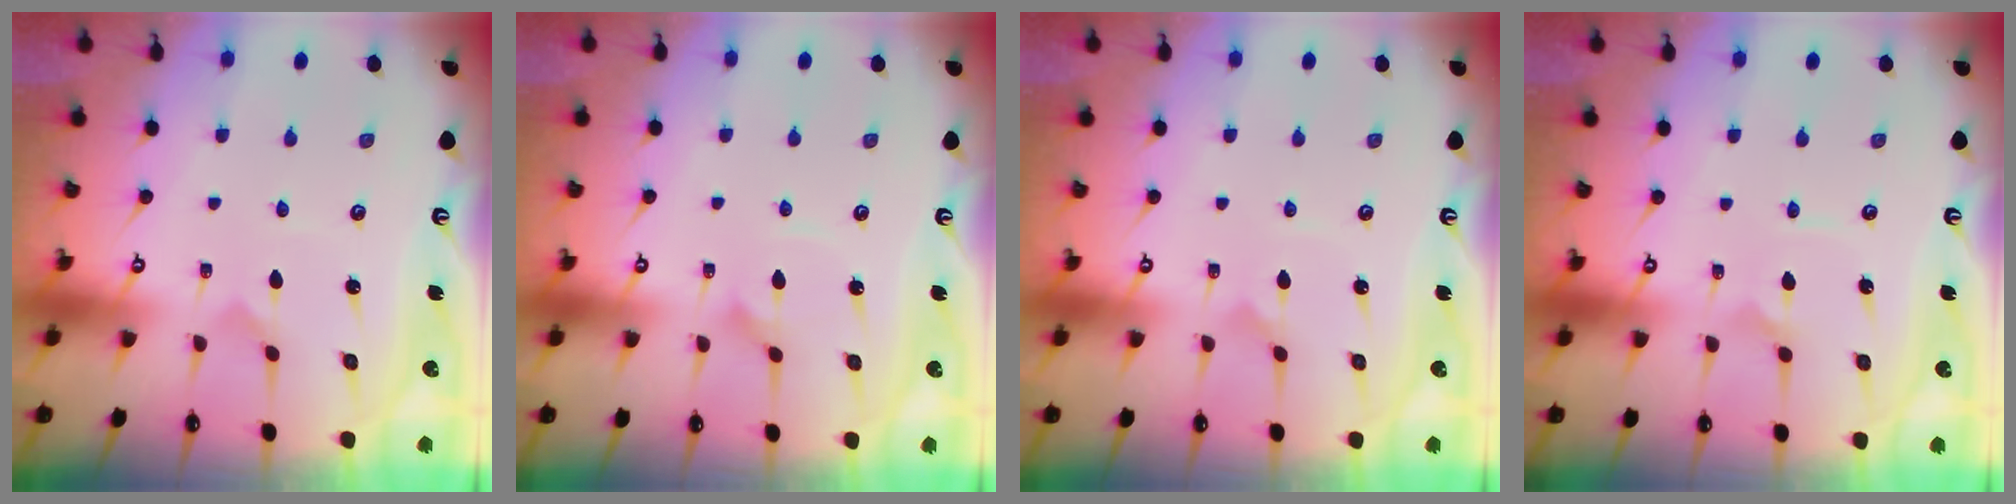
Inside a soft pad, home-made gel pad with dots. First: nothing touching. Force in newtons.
{"total": 1.8, "press": 1.8, "slide": 0.2}
{"total": 1.1, "press": 1.1, "slide": 0.0}
{"total": 2.3, "press": 2.3, "slide": 0.1}